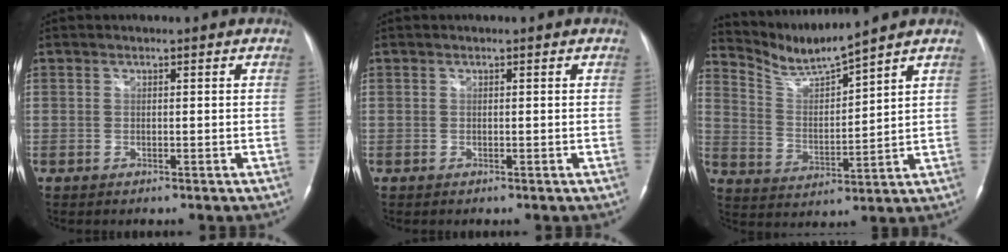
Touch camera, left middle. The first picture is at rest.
{"total": 0.0}
{"total": 7.4, "force": [7.1, -1.6, 1.1], "torque": [-0.036, -0.011, 0.153]}